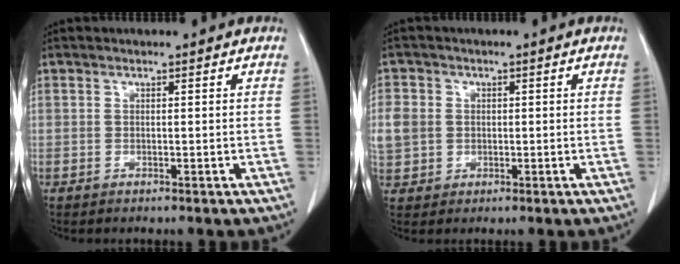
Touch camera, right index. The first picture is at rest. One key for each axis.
{"total": 8.8, "fx": 0.7, "fy": 8.0, "fz": 3.5, "tx": -0.121, "ty": 0.019, "tz": 0.028}